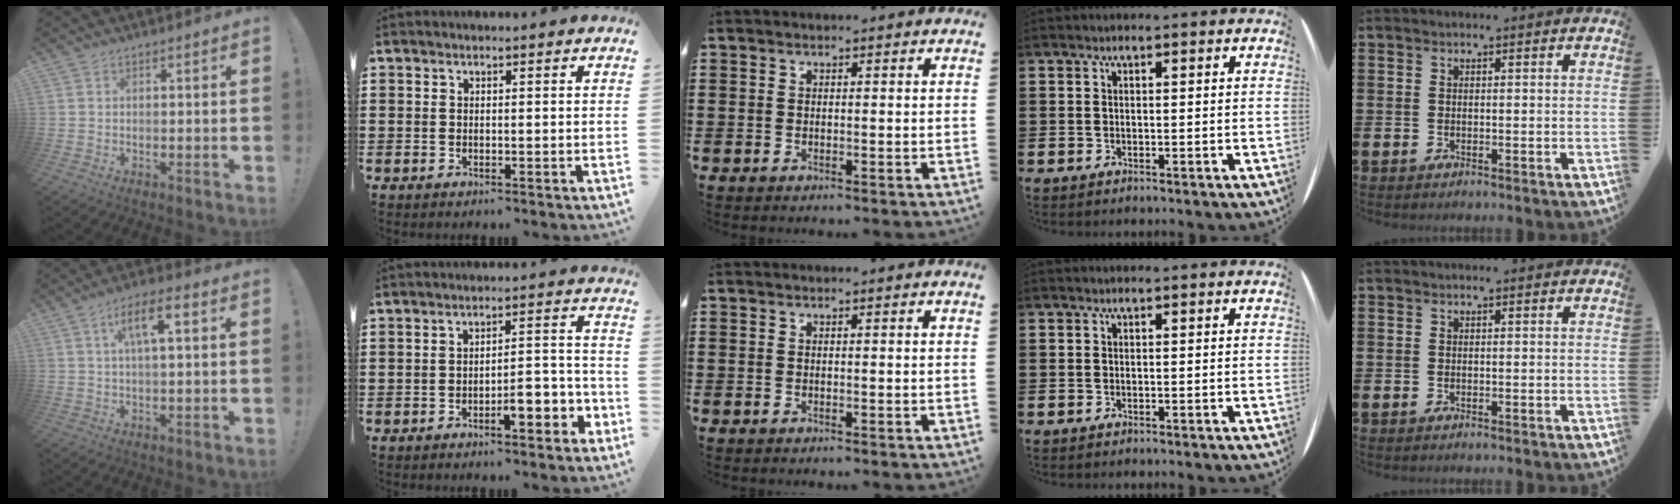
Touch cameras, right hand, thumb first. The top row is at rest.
{"thumb": {"total": 8.9, "force": [2.6, 2.7, 8.1], "torque": [-0.134, 0.006, 0.038]}, "index": {"total": 5.5, "force": [-3.2, 1.5, 4.1], "torque": [-0.059, 0.005, -0.060]}}